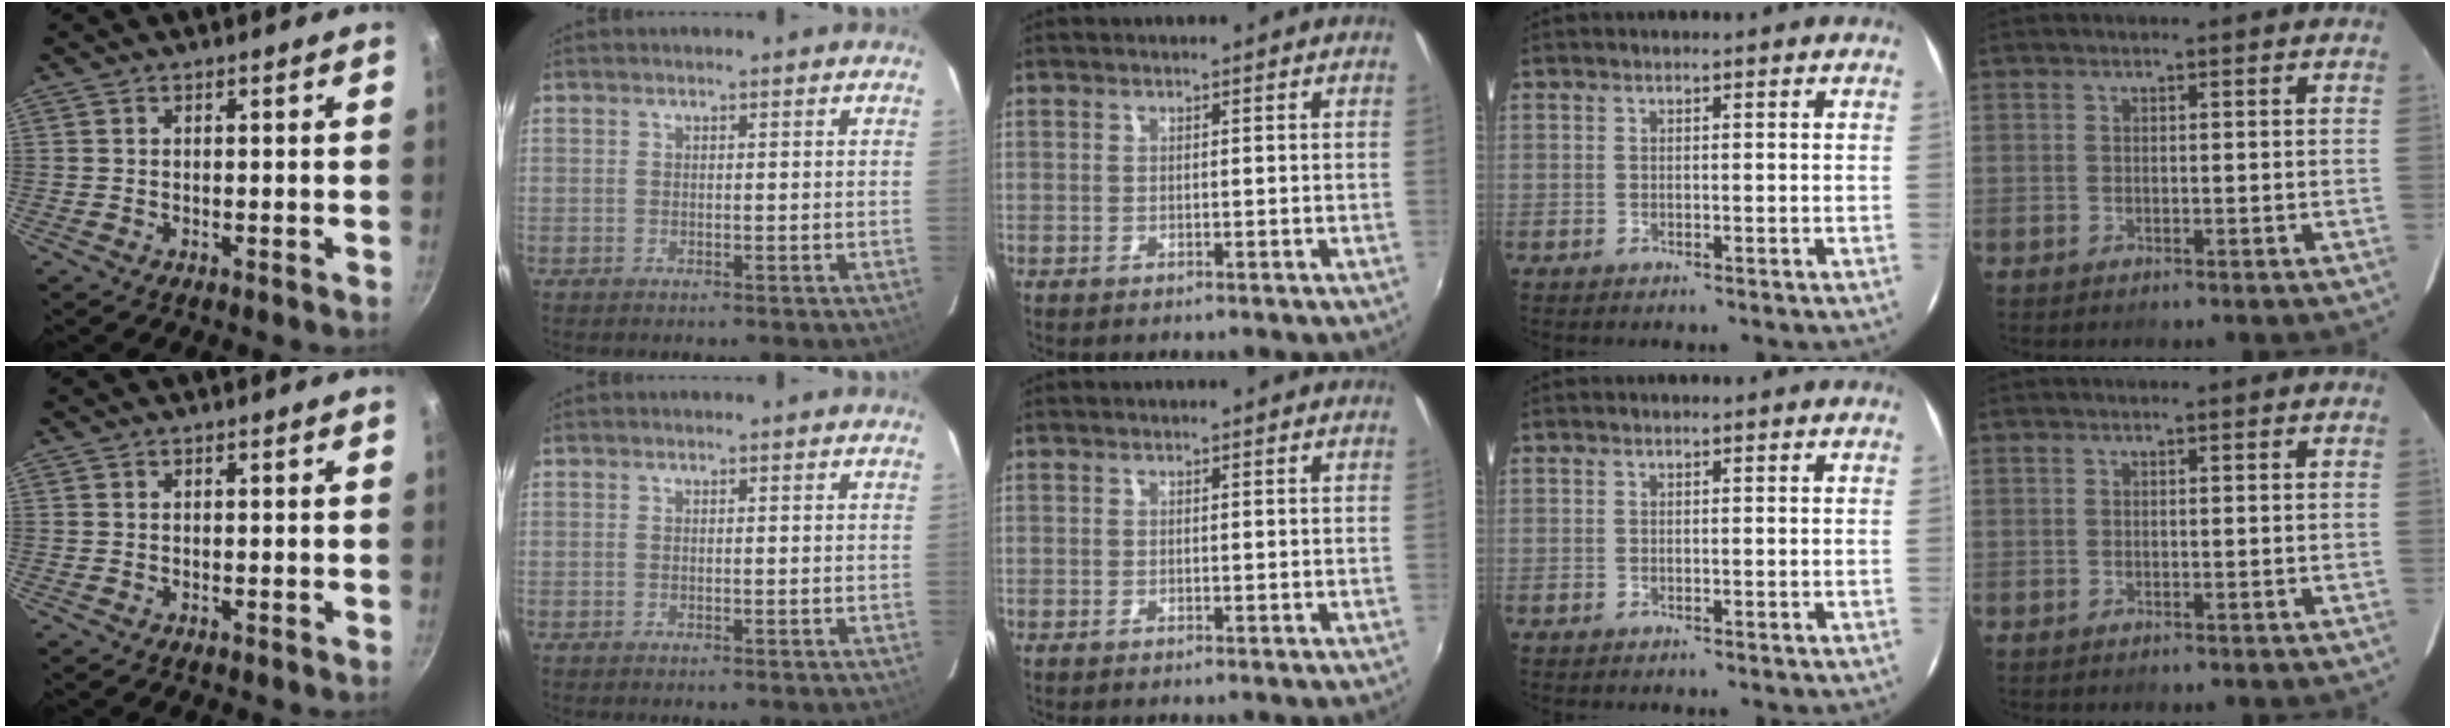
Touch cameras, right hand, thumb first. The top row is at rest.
{}